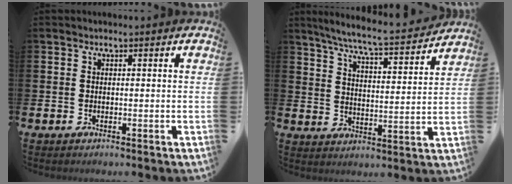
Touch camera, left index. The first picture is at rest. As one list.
[{"total": 7.0, "force": [6.5, 0.0, 2.7], "torque": [-0.077, -0.046, 0.108]}]